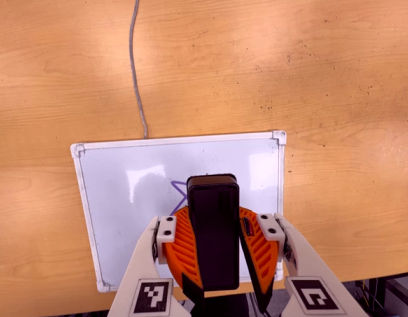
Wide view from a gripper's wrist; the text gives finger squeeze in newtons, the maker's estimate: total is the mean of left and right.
{"total": 13.8, "left": 12.5, "right": 15.0}